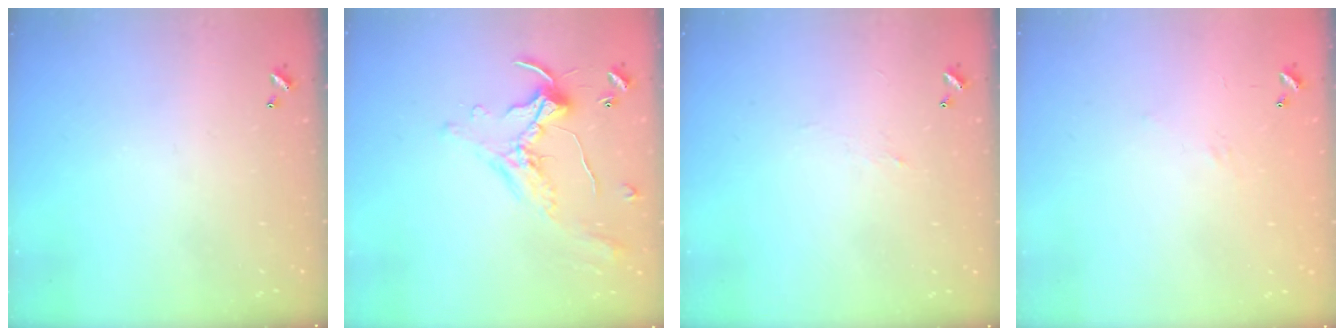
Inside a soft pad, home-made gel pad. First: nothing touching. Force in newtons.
{"total": 1.1, "press": 1.0, "slide": 0.4}
{"total": 2.4, "press": 2.3, "slide": 0.7}
{"total": 6.1, "press": 6.0, "slide": 0.9}